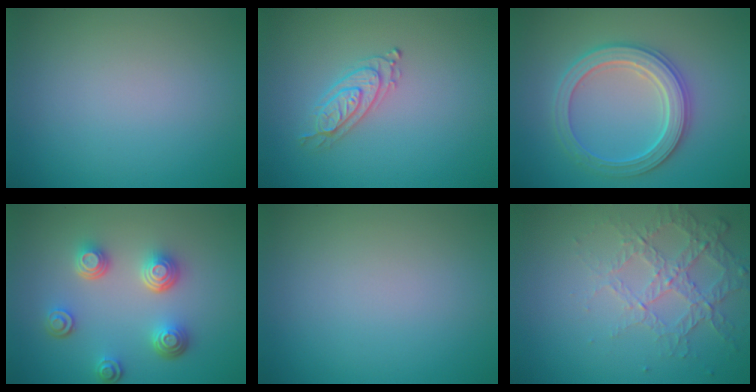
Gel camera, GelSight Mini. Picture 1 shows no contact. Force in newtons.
{"total": 2.1, "press": 2.1, "slide": 0.5}
{"total": 3.9, "press": 3.8, "slide": 0.9}
{"total": 4.4, "press": 3.4, "slide": 2.8}
{"total": 0.0}
{"total": 4.3, "press": 2.8, "slide": 3.3}